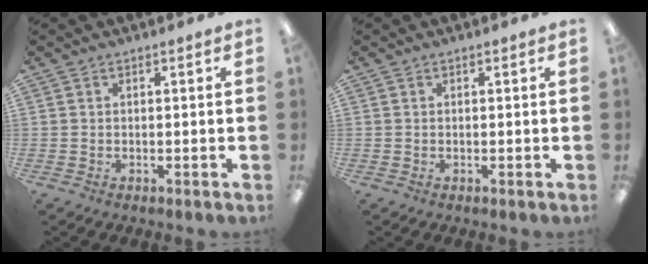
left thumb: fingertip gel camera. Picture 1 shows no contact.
{"total": 0.0}